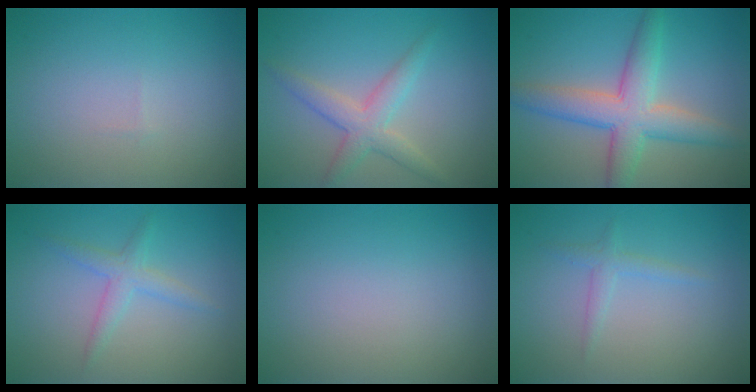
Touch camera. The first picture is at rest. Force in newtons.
{"total": 3.2, "press": 3.2, "slide": 0.1}
{"total": 5.9, "press": 5.9, "slide": 0.2}
{"total": 2.1, "press": 2.1, "slide": 0.1}
{"total": 0.0}
{"total": 1.3, "press": 1.3, "slide": 0.1}